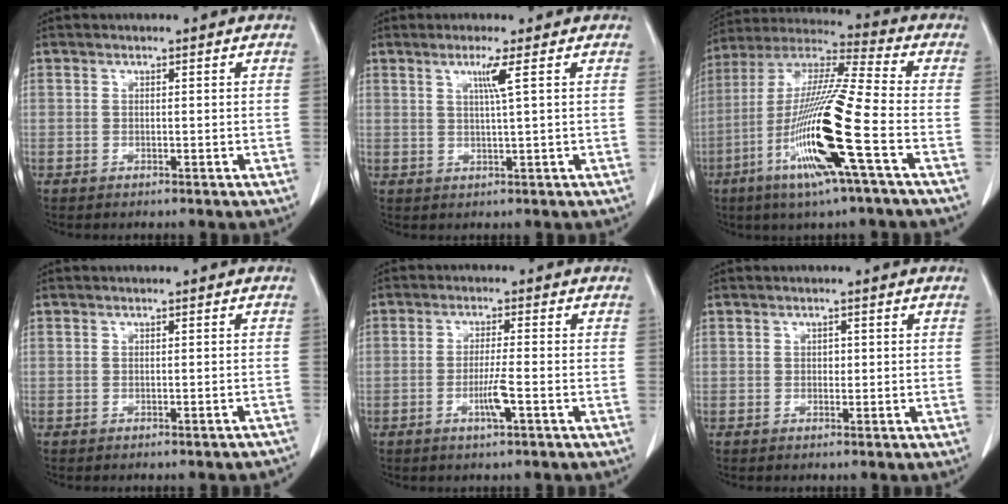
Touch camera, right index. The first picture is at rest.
{"total": 3.0, "force": [1.2, -0.9, 2.6], "torque": [-0.050, -0.004, 0.025]}
{"total": 18.6, "force": [-6.4, -0.3, 17.5], "torque": [-0.363, -0.024, -0.131]}
{"total": 3.5, "force": [-3.3, 0.6, 1.1], "torque": [-0.011, -0.005, -0.035]}
{"total": 4.0, "force": [-1.5, -0.2, 3.7], "torque": [-0.069, -0.006, -0.030]}
{"total": 0.9, "force": [0.0, 0.7, 0.6], "torque": [-0.006, 0.003, 0.000]}